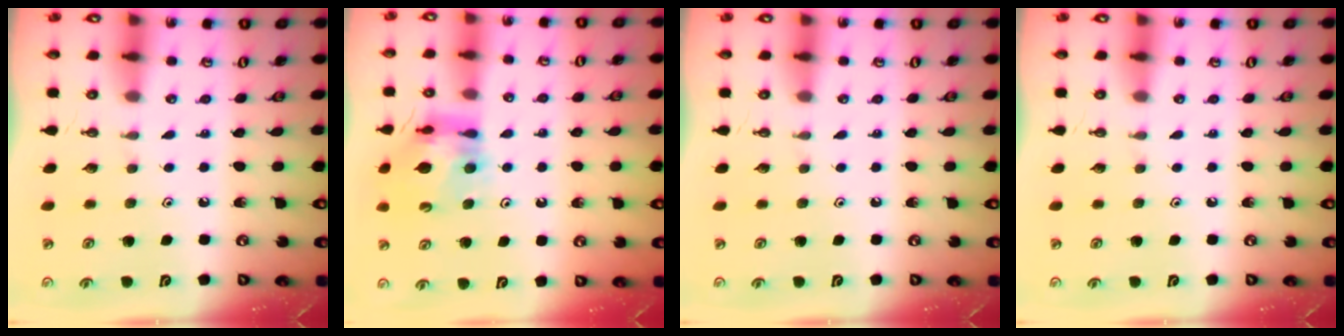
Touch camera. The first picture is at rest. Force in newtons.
{"total": 12.2, "press": 12.1, "slide": 1.1}
{"total": 0.0}
{"total": 0.0}